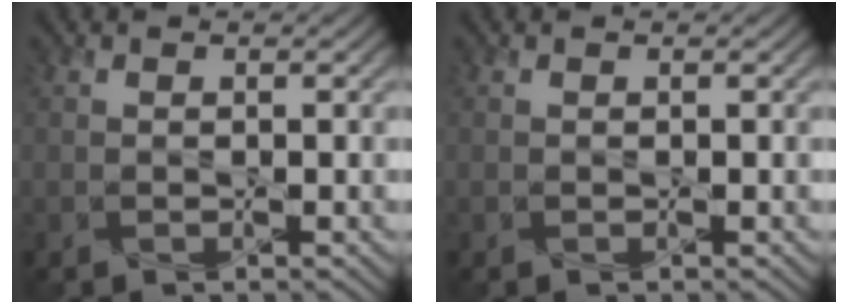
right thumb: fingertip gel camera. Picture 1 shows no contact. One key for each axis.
{"total": 0.0}